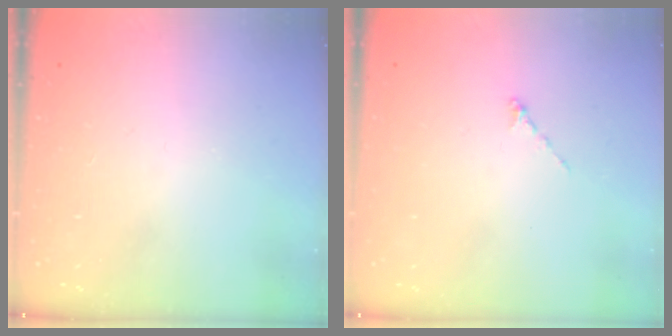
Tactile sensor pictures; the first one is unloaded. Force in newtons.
{"total": 0.0}